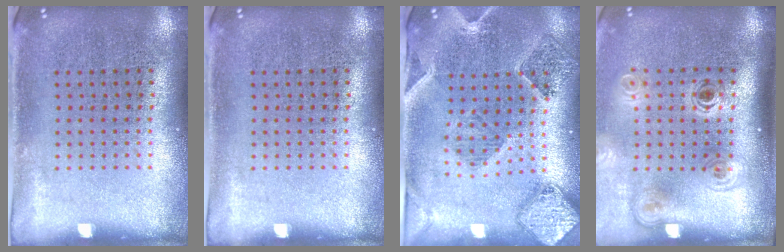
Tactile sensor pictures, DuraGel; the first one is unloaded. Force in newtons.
{"total": 0.0}
{"total": 1.5, "press": 1.5, "slide": 0.3}
{"total": 2.0, "press": 1.3, "slide": 1.5}